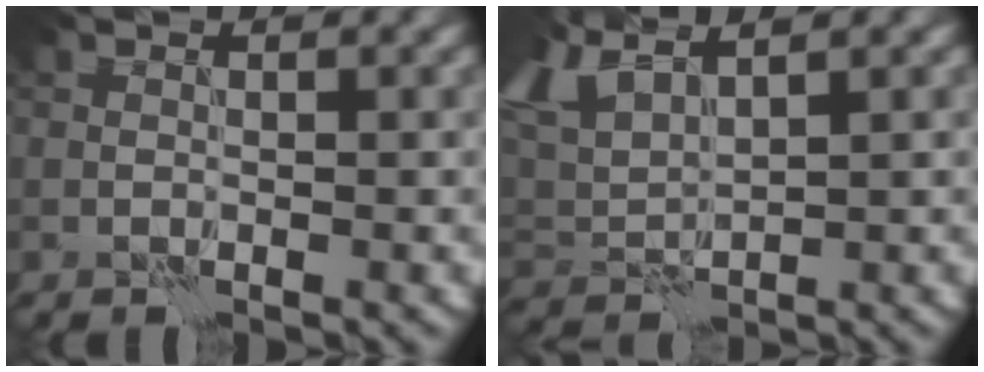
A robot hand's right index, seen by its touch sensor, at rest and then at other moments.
{"total": 4.9, "force": [3.6, 1.6, 3.0], "torque": [-0.084, 0.016, 0.071]}